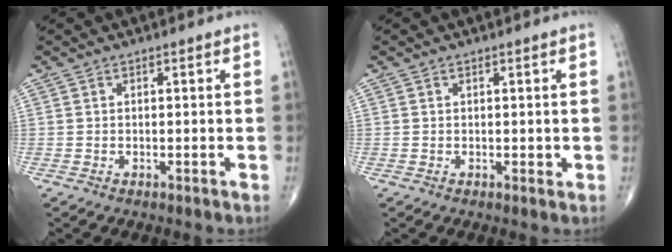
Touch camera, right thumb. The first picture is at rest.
{"total": 0.5, "force": [0.2, 0.4, 0.3], "torque": [-0.002, -0.002, 0.003]}